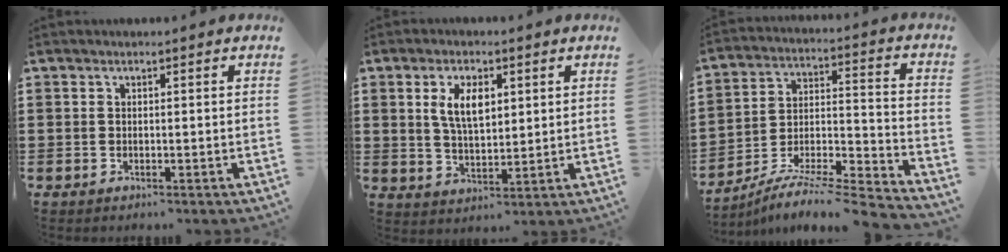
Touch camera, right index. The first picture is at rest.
{"total": 6.1, "force": [2.1, 2.9, 4.9], "torque": [-0.097, 0.005, 0.034]}
{"total": 7.6, "force": [-7.1, 0.1, 2.9], "torque": [-0.041, 0.002, -0.141]}